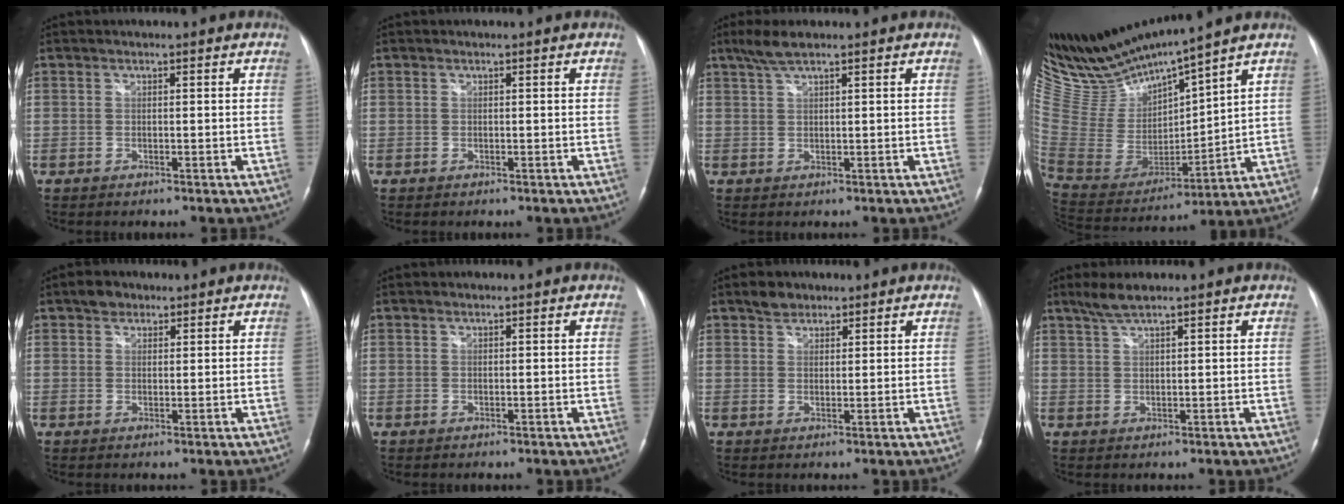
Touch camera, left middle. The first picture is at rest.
{"total": 0.0}
{"total": 3.4, "force": [2.5, 0.3, 2.2], "torque": [-0.056, 0.009, 0.054]}
{"total": 14.6, "force": [13.9, -0.6, 4.5], "torque": [-0.106, -0.023, 0.289]}
{"total": 2.4, "force": [1.6, 1.6, 0.7], "torque": [-0.014, 0.007, 0.026]}
{"total": 0.0}
{"total": 2.7, "force": [2.0, 1.6, 0.6], "torque": [-0.015, 0.006, 0.035]}
{"total": 3.2, "force": [2.6, 0.1, 1.9], "torque": [-0.050, 0.006, 0.056]}